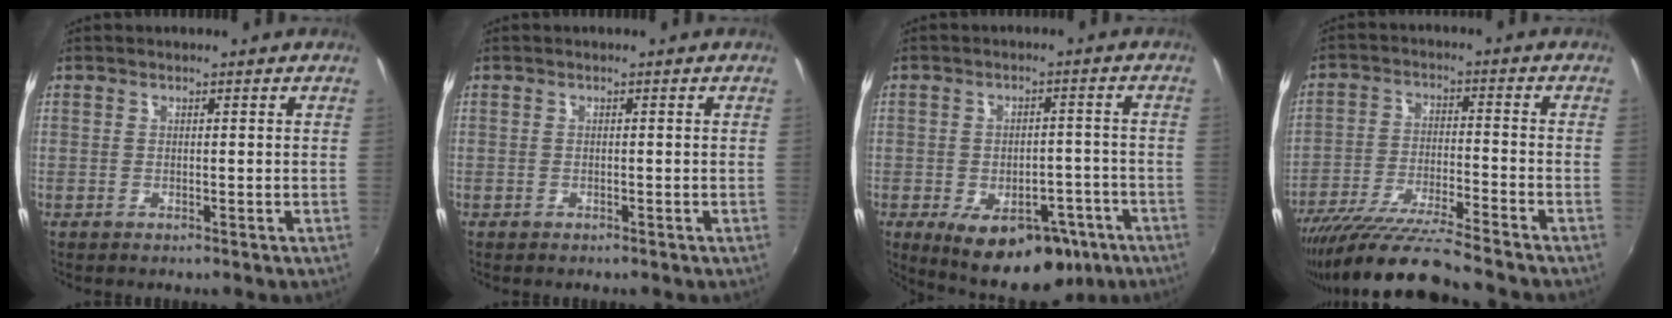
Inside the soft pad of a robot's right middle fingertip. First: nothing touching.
{"total": 0.6, "force": [-0.5, 0.3, 0.1], "torque": [-0.005, -0.002, -0.009]}
{"total": 15.4, "force": [-8.6, 8.5, 9.5], "torque": [-0.156, -0.008, -0.103]}
{"total": 13.4, "force": [-11.8, -0.5, 6.3], "torque": [-0.135, -0.025, -0.211]}